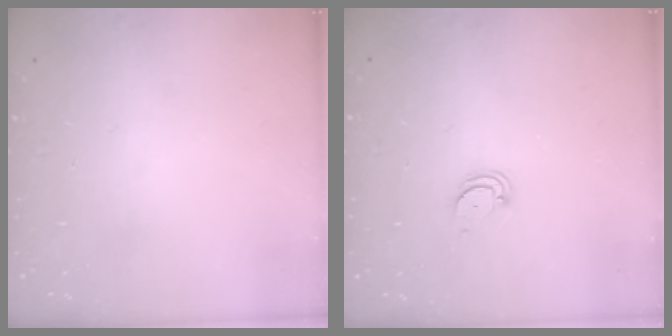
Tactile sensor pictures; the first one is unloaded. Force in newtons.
{"total": 2.1, "press": 2.1, "slide": 0.2}